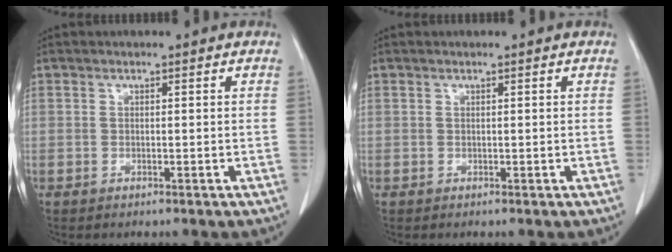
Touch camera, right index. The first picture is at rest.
{"total": 0.0}